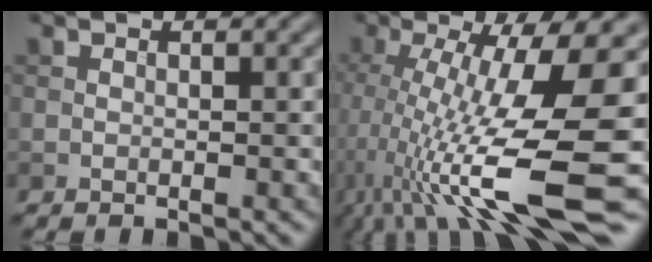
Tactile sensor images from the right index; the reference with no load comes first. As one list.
[{"total": 14.2, "force": [-2.7, 3.3, 13.5], "torque": [-0.240, -0.009, -0.037]}]